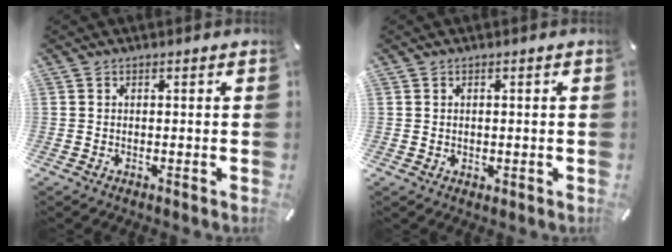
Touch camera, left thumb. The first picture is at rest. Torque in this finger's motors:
{"motor_torque": [-0.10, -0.05, -0.07, -0.01, 0.05]}